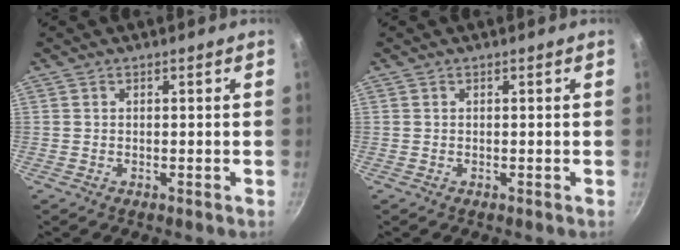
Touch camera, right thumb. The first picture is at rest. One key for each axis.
{"total": 0.0}